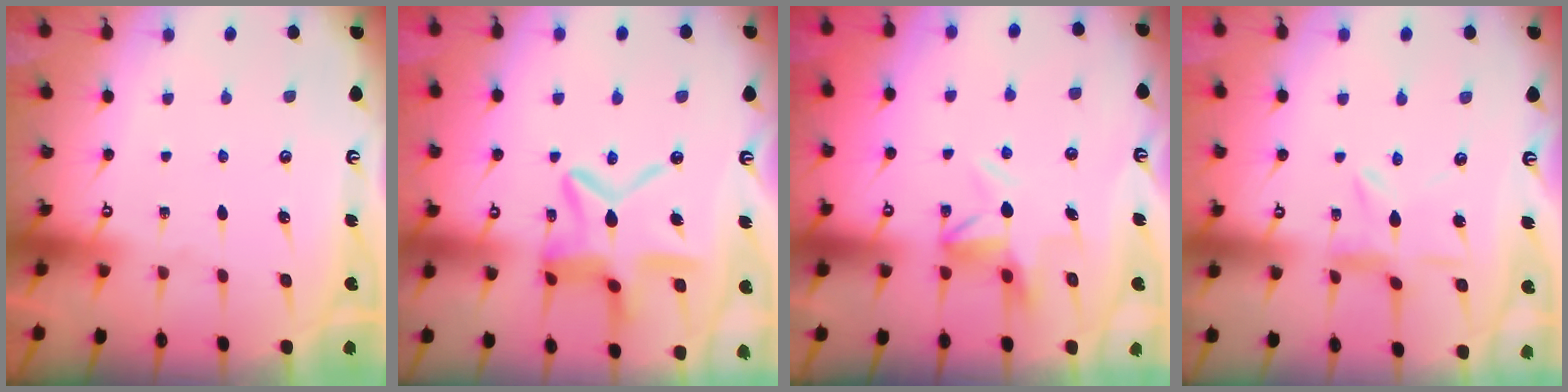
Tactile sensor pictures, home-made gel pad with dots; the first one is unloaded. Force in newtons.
{"total": 16.3, "press": 16.2, "slide": 1.5}
{"total": 5.2, "press": 5.2, "slide": 0.2}
{"total": 4.9, "press": 4.9, "slide": 0.4}